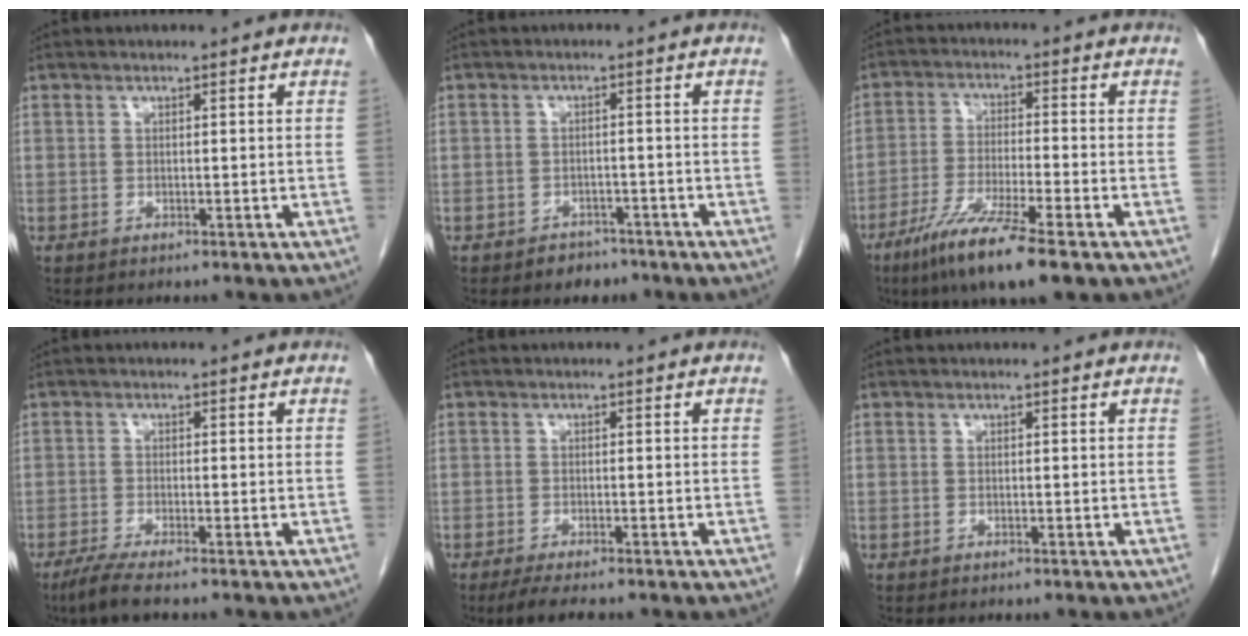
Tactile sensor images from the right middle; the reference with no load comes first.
{"total": 2.8, "force": [-2.0, 1.9, 0.3], "torque": [-0.007, 0.009, -0.026]}
{"total": 10.9, "force": [-6.9, 0.4, 8.4], "torque": [-0.161, -0.032, -0.122]}
{"total": 3.5, "force": [-2.7, -0.2, 2.3], "torque": [-0.050, -0.011, -0.055]}
{"total": 3.8, "force": [-3.0, 0.6, 2.3], "torque": [-0.041, -0.009, -0.046]}
{"total": 0.0}